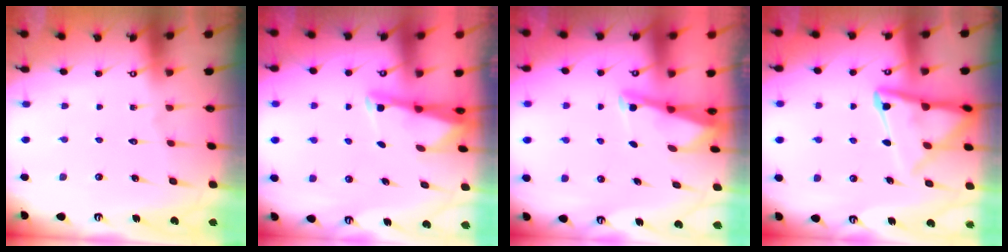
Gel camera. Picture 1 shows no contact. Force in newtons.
{"total": 2.7, "press": 2.7, "slide": 0.3}
{"total": 2.5, "press": 2.5, "slide": 0.1}
{"total": 12.8, "press": 12.8, "slide": 1.2}